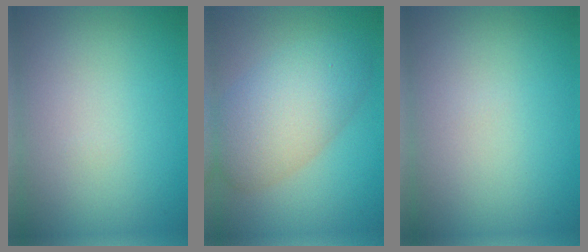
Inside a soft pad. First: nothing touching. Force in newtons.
{"total": 6.3, "press": 6.3, "slide": 0.3}
{"total": 0.0}